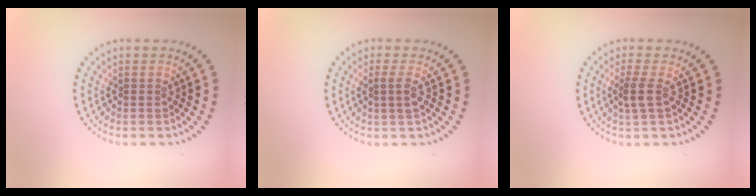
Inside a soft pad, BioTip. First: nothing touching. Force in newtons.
{"total": 1.4, "press": 1.1, "slide": 0.9}
{"total": 1.7, "press": 1.4, "slide": 0.9}